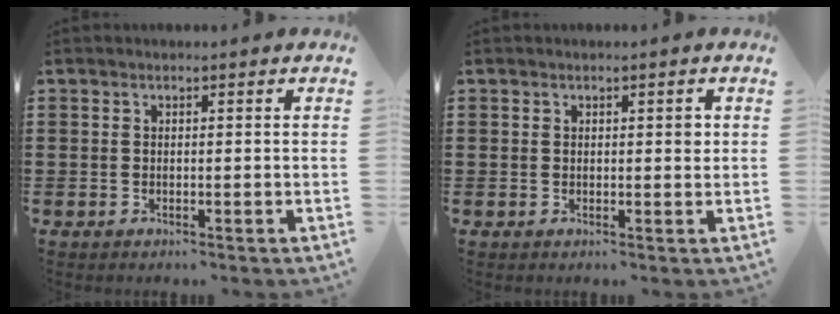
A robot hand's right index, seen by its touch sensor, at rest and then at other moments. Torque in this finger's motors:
{"motor_torque": [-0.14, 0.16, 0.01, 0.00]}